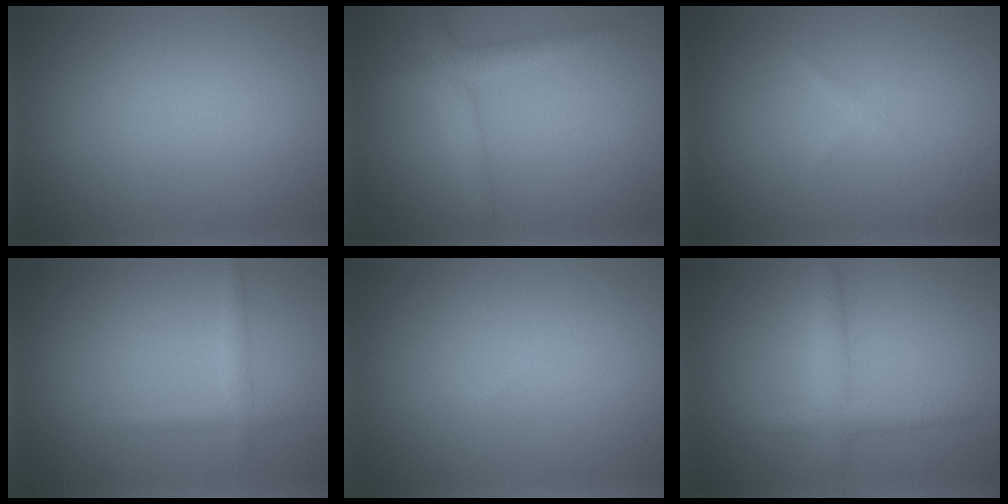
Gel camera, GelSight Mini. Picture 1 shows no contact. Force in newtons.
{"total": 2.8, "press": 2.8, "slide": 0.2}
{"total": 0.5, "press": 0.5, "slide": 0.0}
{"total": 1.3, "press": 1.3, "slide": 0.0}
{"total": 0.0}
{"total": 2.3, "press": 2.3, "slide": 0.1}